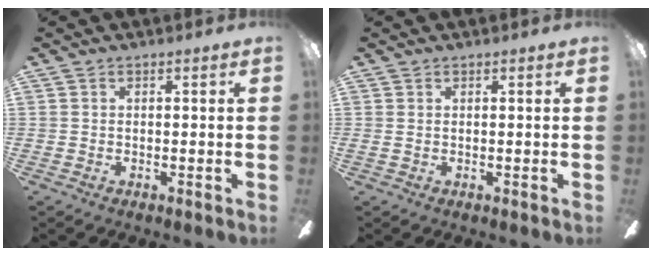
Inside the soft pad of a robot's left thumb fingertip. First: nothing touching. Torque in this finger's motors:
{"motor_torque": [0.46, 0.56, 2.02, 0.25, 0.60]}